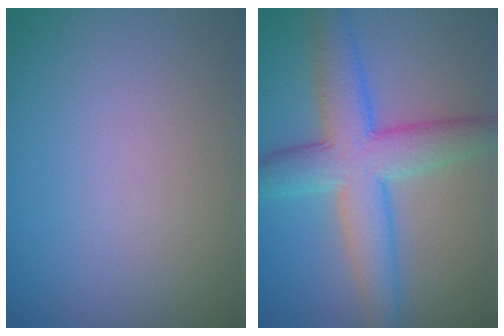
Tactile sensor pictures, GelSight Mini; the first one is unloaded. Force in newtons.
{"total": 7.5, "press": 7.5, "slide": 0.1}